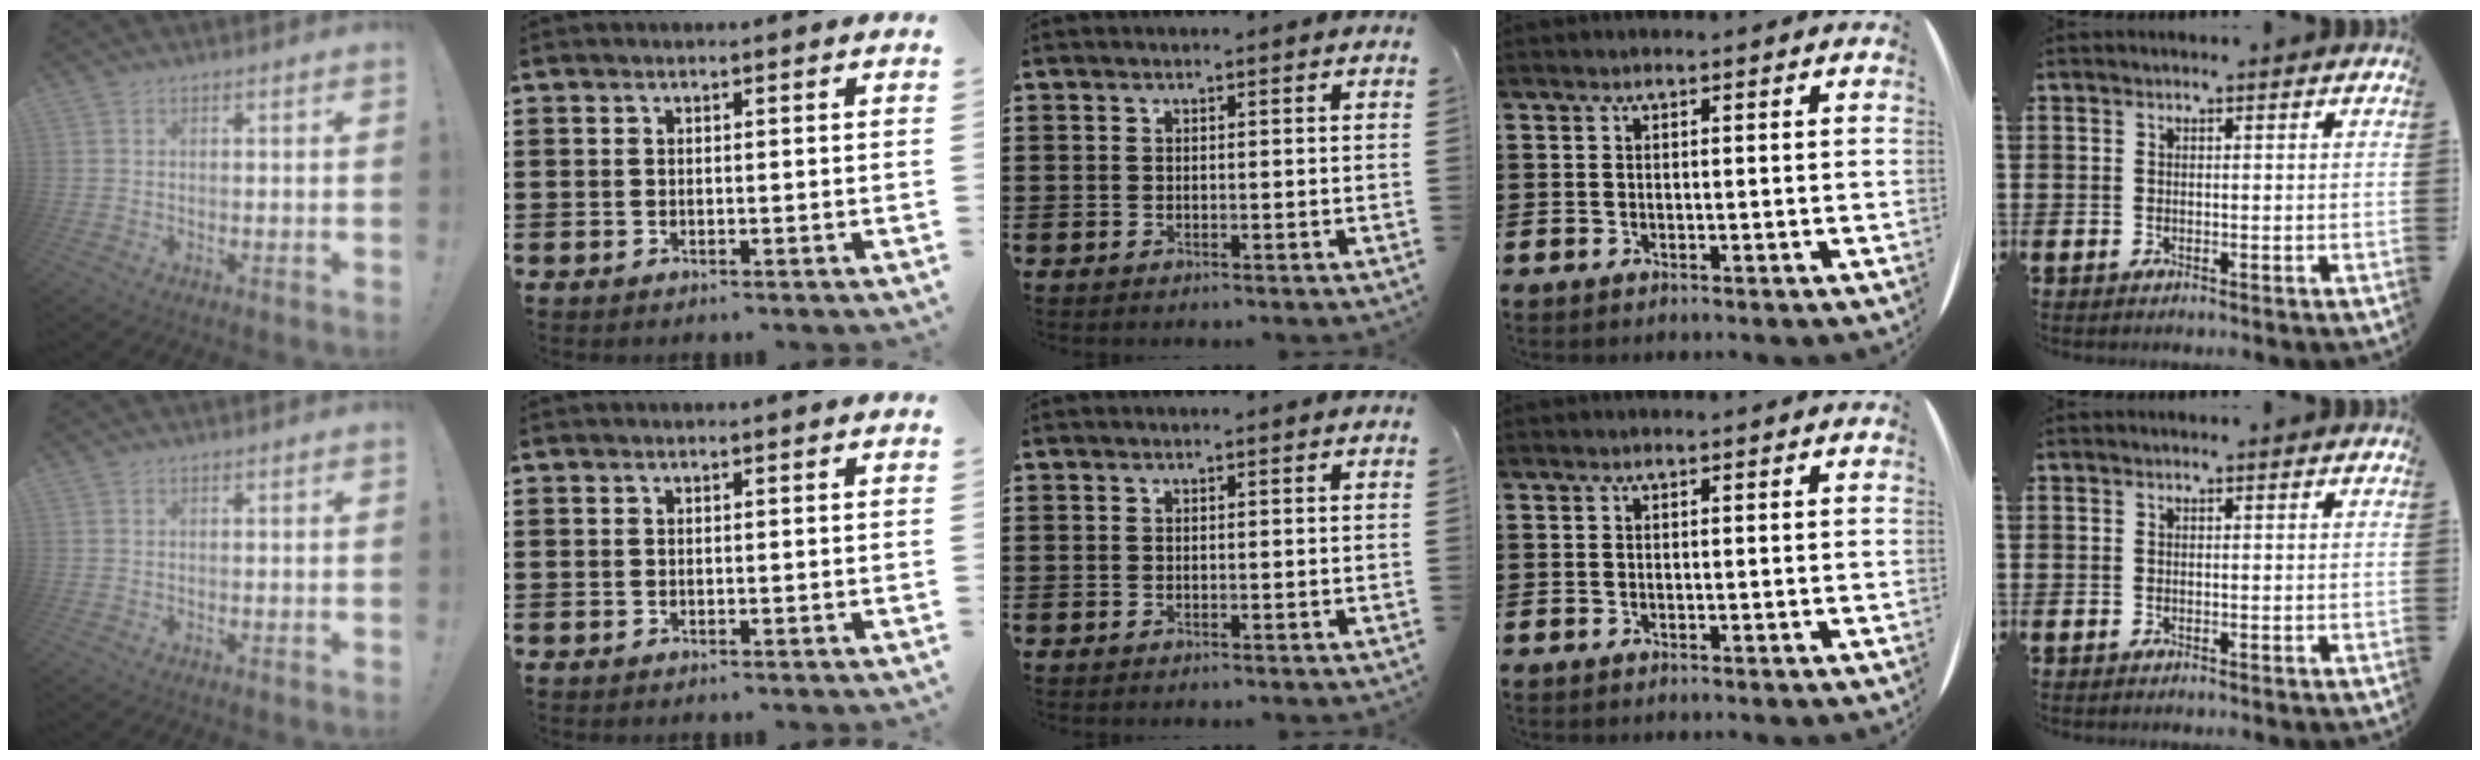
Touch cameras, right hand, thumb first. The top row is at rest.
{}